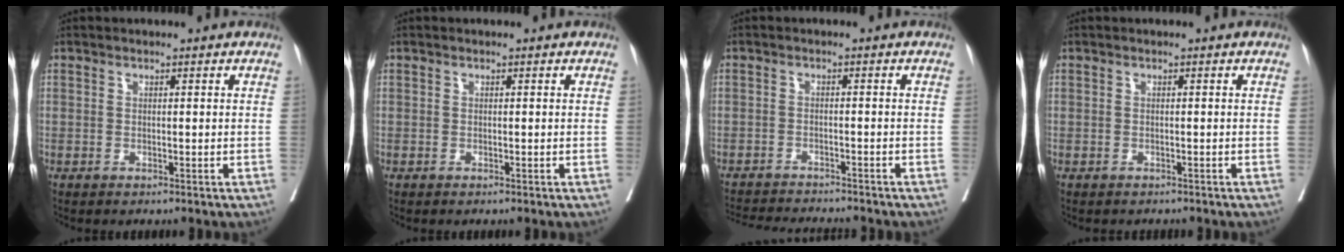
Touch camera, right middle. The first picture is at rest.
{"total": 0.0}
{"total": 10.5, "force": [-10.0, 0.7, 3.2], "torque": [-0.045, -0.006, -0.142]}
{"total": 1.8, "force": [-1.6, 0.8, 0.2], "torque": [-0.008, -0.002, -0.024]}